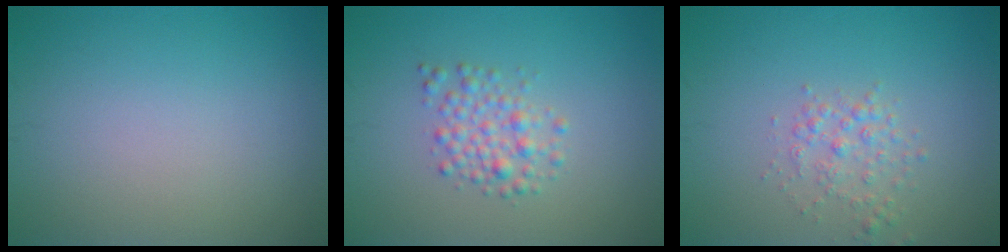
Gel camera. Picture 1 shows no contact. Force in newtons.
{"total": 2.5, "press": 2.5, "slide": 0.0}
{"total": 1.9, "press": 1.9, "slide": 0.1}